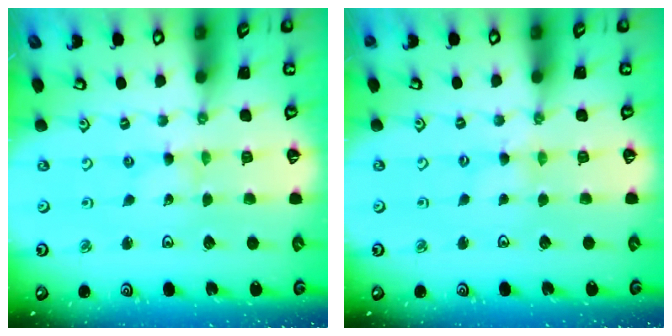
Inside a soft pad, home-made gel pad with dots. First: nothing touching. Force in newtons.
{"total": 2.4, "press": 2.3, "slide": 0.4}